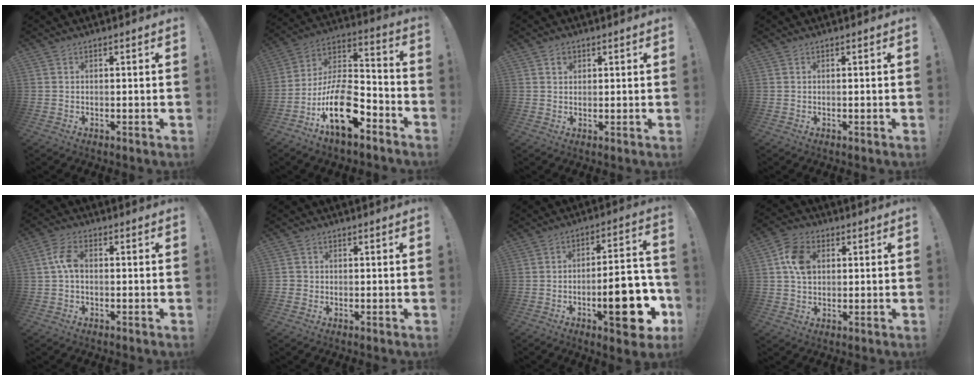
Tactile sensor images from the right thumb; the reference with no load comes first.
{"total": 19.2, "force": [-9.0, 9.0, 14.3], "torque": [-0.275, 0.055, -0.146]}
{"total": 2.0, "force": [0.9, 1.6, 0.7], "torque": [0.001, -0.005, 0.013]}
{"total": 0.0}
{"total": 5.3, "force": [0.1, 3.0, 4.3], "torque": [-0.090, 0.015, 0.005]}
{"total": 1.7, "force": [-0.4, 1.6, 0.5], "torque": [-0.014, 0.007, -0.005]}
{"total": 19.1, "force": [-7.2, 5.9, 16.7], "torque": [-0.217, 0.036, -0.103]}
{"total": 8.9, "force": [2.0, 6.6, 5.6], "torque": [-0.105, 0.008, 0.039]}